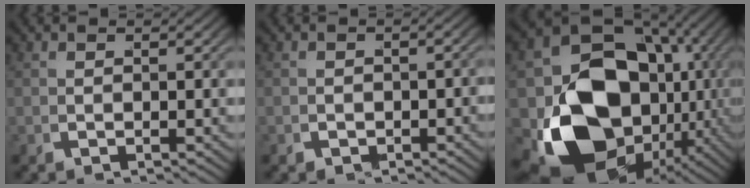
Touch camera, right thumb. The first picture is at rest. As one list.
[{"total": 1.2, "force": [-0.9, 0.7, 0.3], "torque": [0.003, -0.004, -0.016]}, {"total": 23.8, "force": [-3.4, 16.1, 17.2], "torque": [-0.321, -0.070, -0.023]}]